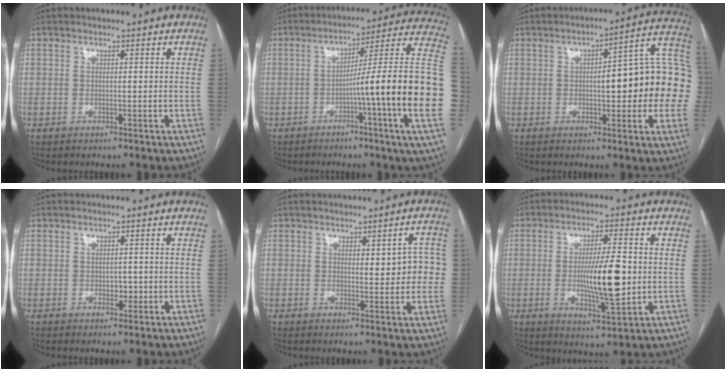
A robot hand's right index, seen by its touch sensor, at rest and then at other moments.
{"total": 20.9, "force": [-3.7, -2.0, 20.5], "torque": [-0.212, 0.021, -0.068]}
{"total": 18.8, "force": [-0.1, 4.1, 18.3], "torque": [-0.190, 0.040, 0.003]}
{"total": 1.6, "force": [-0.3, 1.2, 1.1], "torque": [-0.012, 0.002, -0.001]}
{"total": 5.8, "force": [0.7, 2.2, 5.3], "torque": [-0.047, 0.011, 0.010]}
{"total": 10.6, "force": [-0.8, 1.8, 10.5], "torque": [-0.178, -0.011, -0.011]}